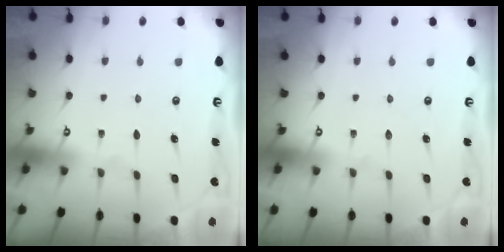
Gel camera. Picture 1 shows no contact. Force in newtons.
{"total": 0.0}